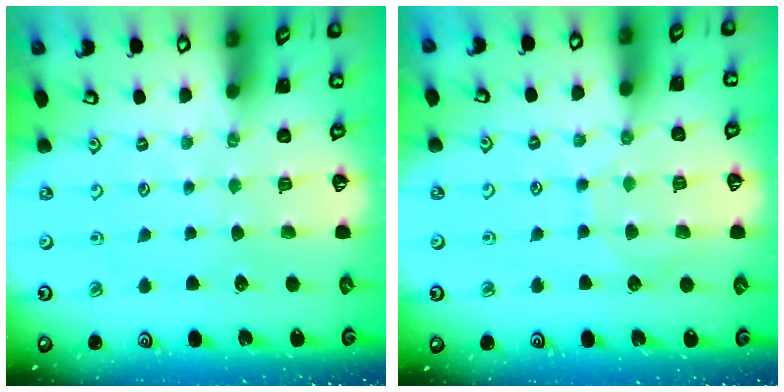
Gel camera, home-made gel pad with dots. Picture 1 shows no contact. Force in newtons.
{"total": 7.7, "press": 7.7, "slide": 0.3}